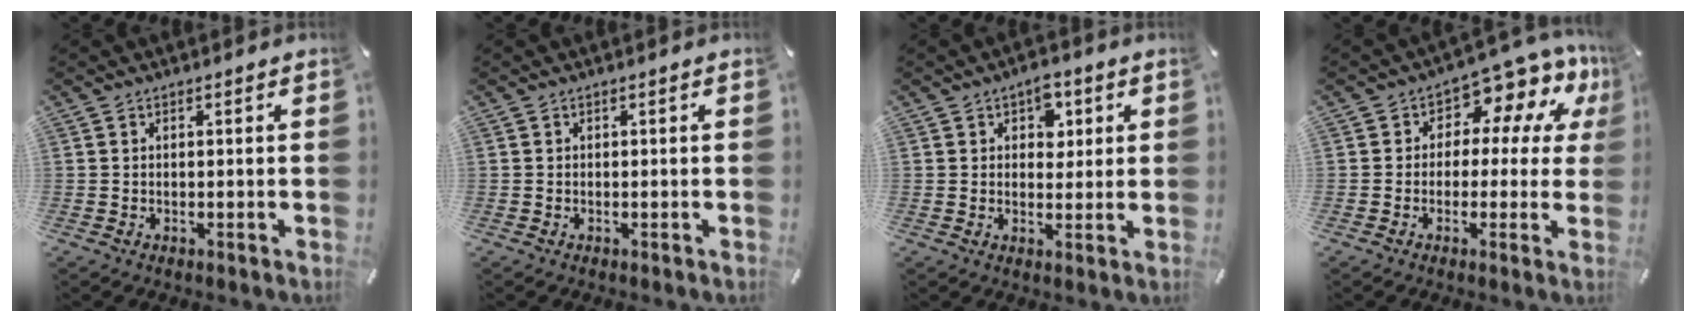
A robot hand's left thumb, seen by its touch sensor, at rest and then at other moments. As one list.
[{"total": 0.0}, {"total": 5.0, "force": [2.0, 3.7, 2.8], "torque": [-0.014, -0.009, 0.026]}, {"total": 8.5, "force": [4.7, 5.1, 4.9], "torque": [-0.067, -0.045, 0.082]}]